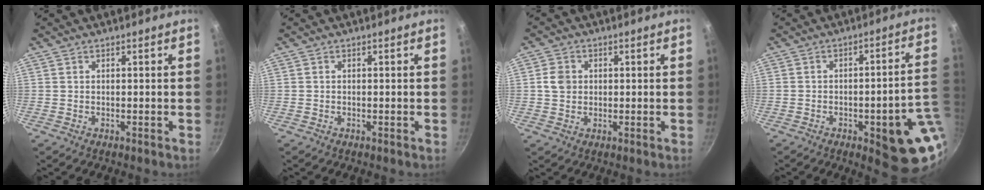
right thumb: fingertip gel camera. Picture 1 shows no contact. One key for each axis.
{"total": 0.0}
{"total": 3.7, "fx": 0.3, "fy": 3.2, "fz": 1.8, "tx": -0.021, "ty": 0.006, "tz": 0.001}
{"total": 16.0, "fx": -4.4, "fy": 4.7, "fz": 14.6, "tx": -0.135, "ty": 0.024, "tz": -0.054}